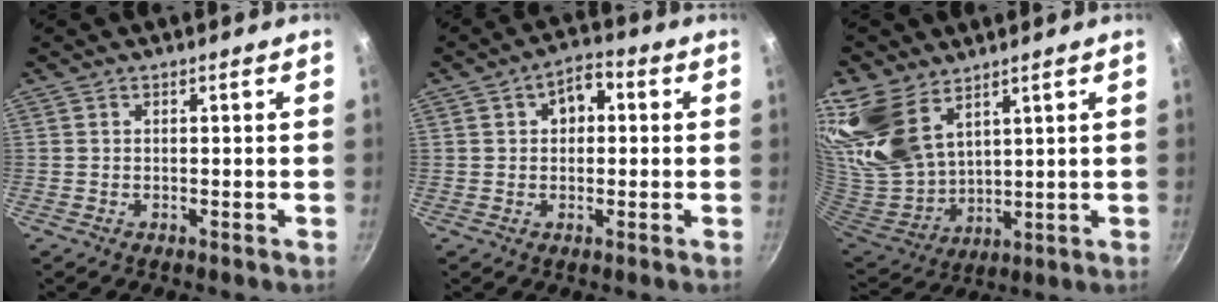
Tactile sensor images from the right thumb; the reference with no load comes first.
{"total": 6.2, "force": [1.3, 4.3, 4.2], "torque": [-0.031, 0.015, 0.012]}
{"total": 16.5, "force": [10.1, 9.3, 9.1], "torque": [-0.178, -0.054, 0.221]}